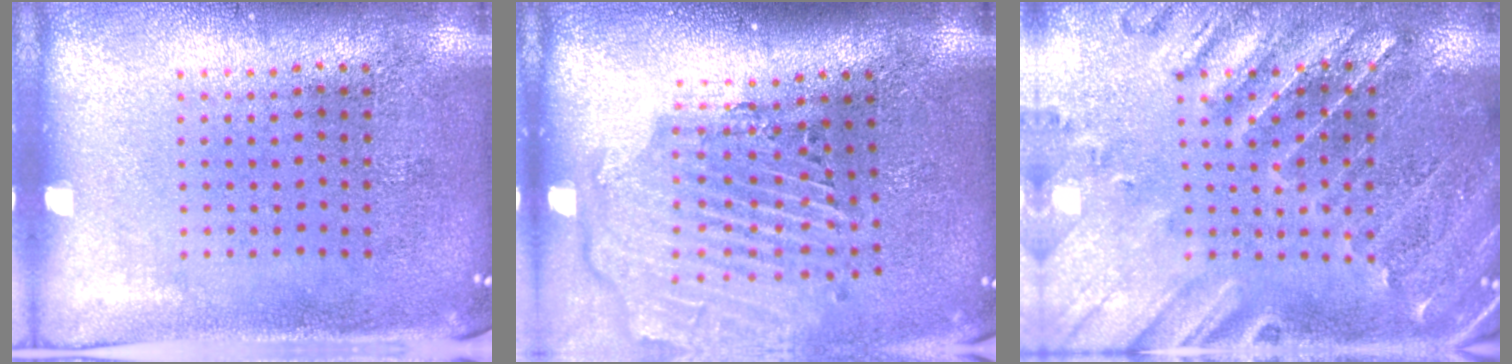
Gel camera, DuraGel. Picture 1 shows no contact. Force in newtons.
{"total": 2.8, "press": 2.3, "slide": 1.7}
{"total": 0.8, "press": 0.7, "slide": 0.3}